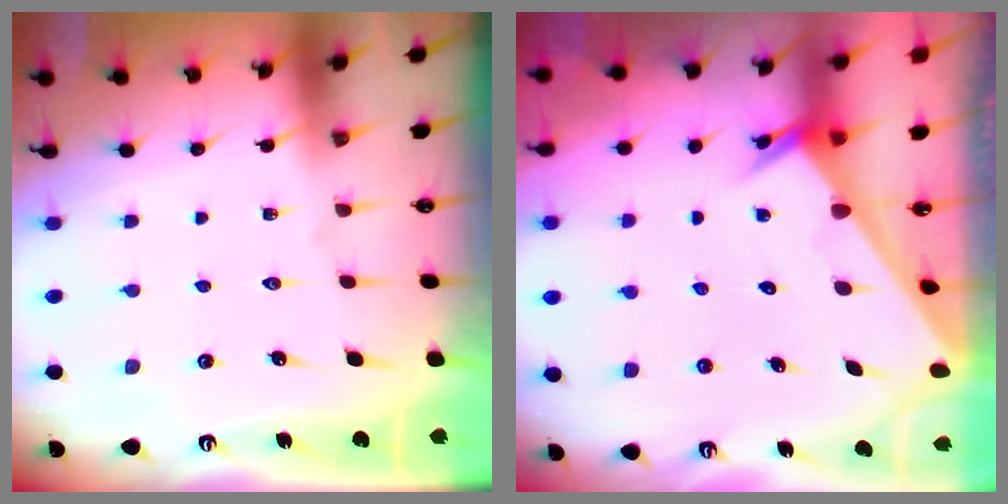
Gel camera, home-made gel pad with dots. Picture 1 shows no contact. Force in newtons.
{"total": 2.0, "press": 2.0, "slide": 0.1}